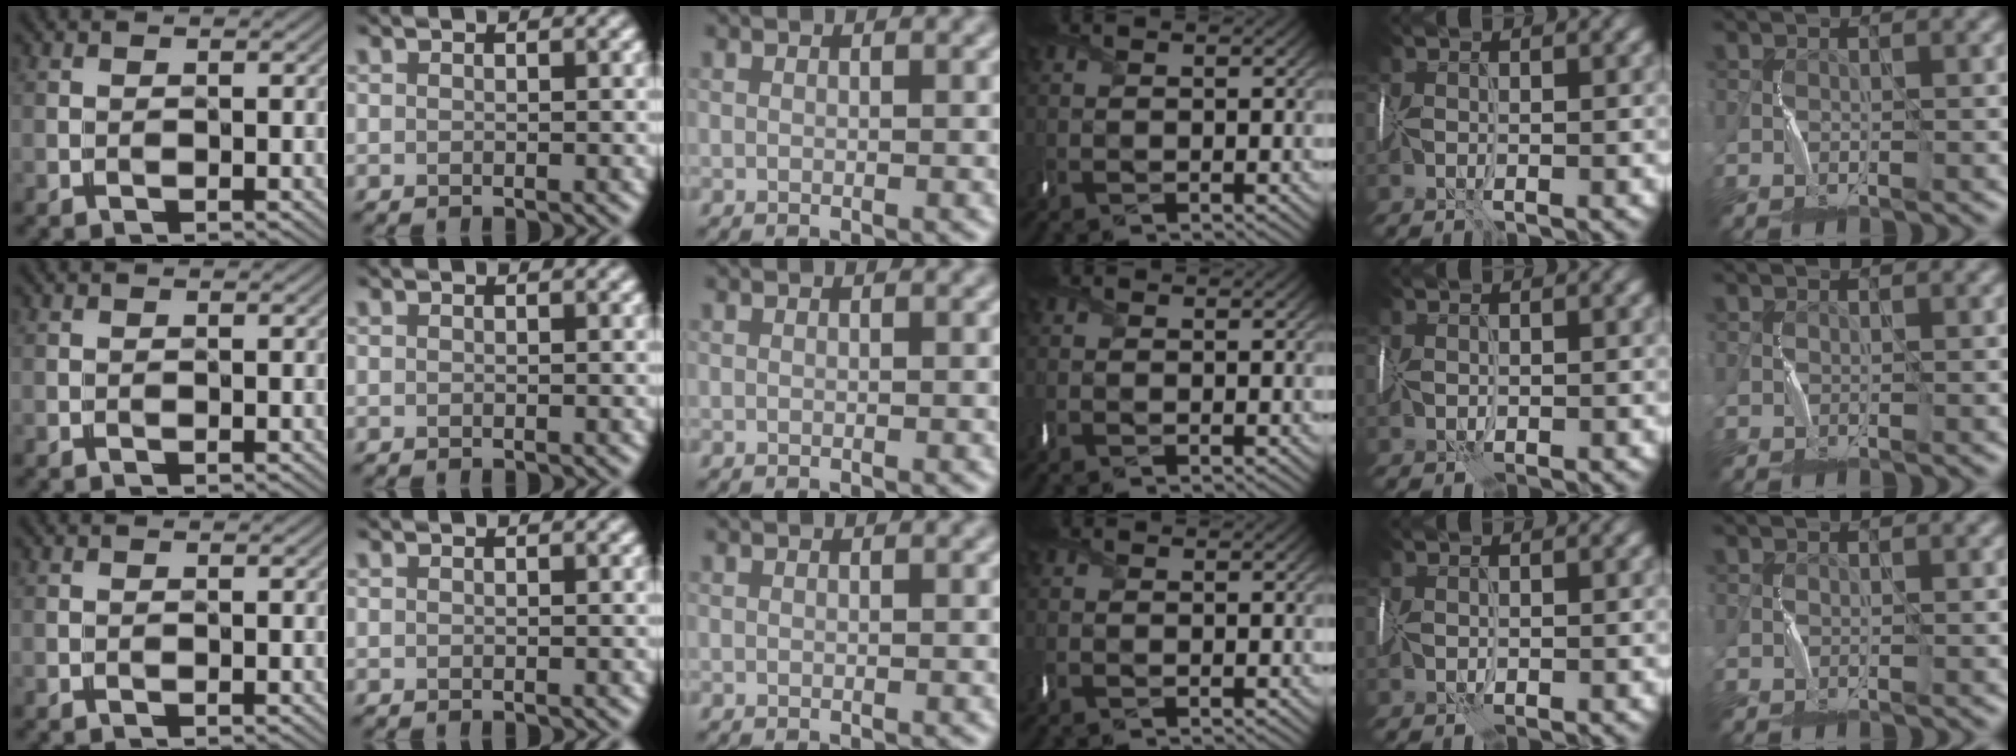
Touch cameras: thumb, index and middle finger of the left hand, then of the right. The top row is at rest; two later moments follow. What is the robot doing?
{"motion": "wrap", "object": "sponge"}